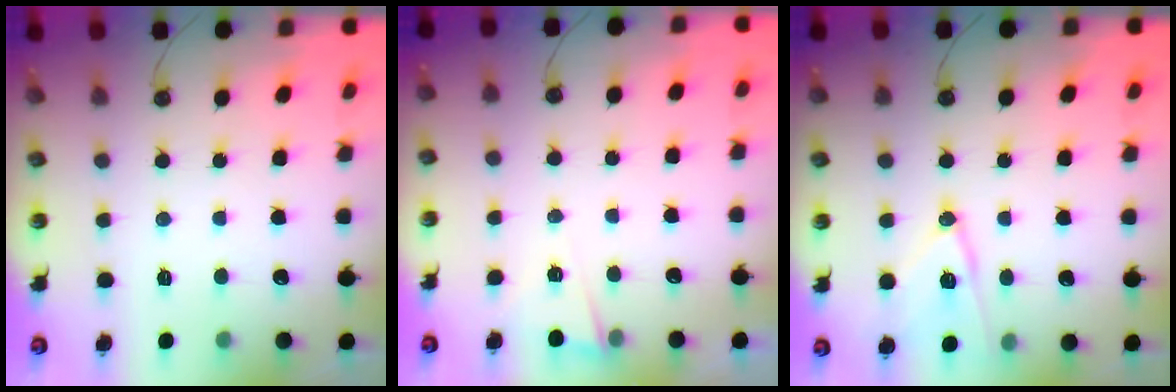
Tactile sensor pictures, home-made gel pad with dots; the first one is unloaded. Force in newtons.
{"total": 2.8, "press": 2.3, "slide": 1.6}
{"total": 13.2, "press": 13.1, "slide": 1.2}